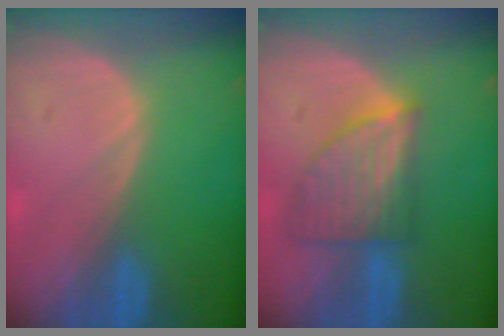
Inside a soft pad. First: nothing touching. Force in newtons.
{"total": 7.3, "press": 6.8, "slide": 2.7}